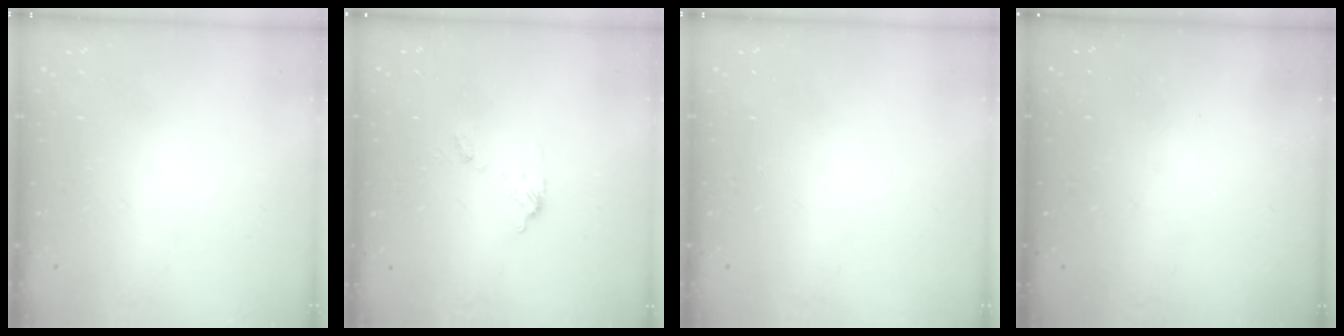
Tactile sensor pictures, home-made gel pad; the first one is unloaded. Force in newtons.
{"total": 5.8, "press": 5.8, "slide": 0.2}
{"total": 0.0}
{"total": 3.0, "press": 3.0, "slide": 0.1}